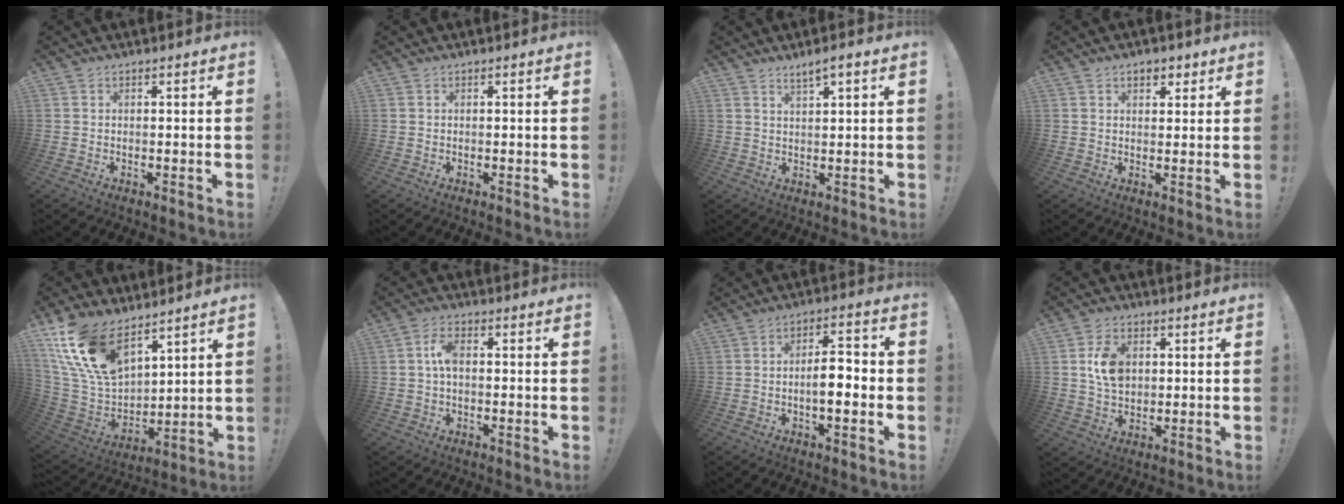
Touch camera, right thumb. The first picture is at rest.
{"total": 0.0}
{"total": 3.6, "force": [2.4, 0.5, 2.6], "torque": [-0.043, -0.012, 0.038]}
{"total": 3.8, "force": [2.0, 2.4, 2.1], "torque": [-0.021, -0.004, 0.033]}
{"total": 19.0, "force": [11.9, 9.9, 10.9], "torque": [-0.229, -0.070, 0.226]}
{"total": 5.2, "force": [0.3, 2.7, 4.4], "torque": [-0.086, 0.010, 0.005]}
{"total": 7.9, "force": [-2.1, 3.0, 7.0], "torque": [-0.109, 0.014, -0.038]}
{"total": 8.6, "force": [1.5, 6.2, 5.8], "torque": [-0.103, 0.009, 0.030]}